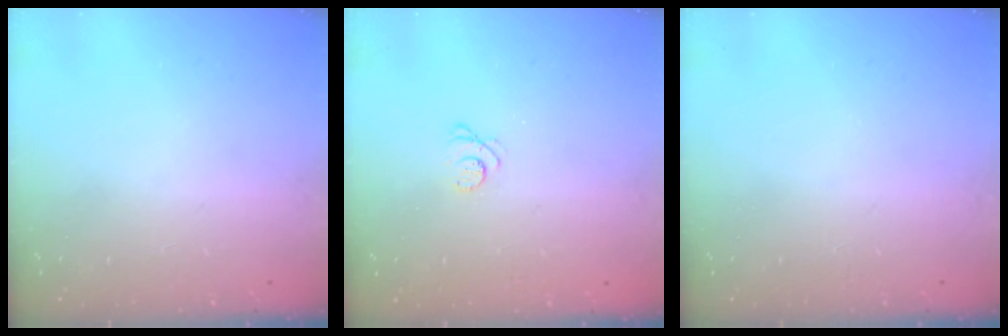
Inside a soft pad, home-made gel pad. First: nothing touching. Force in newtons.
{"total": 2.7, "press": 2.7, "slide": 0.3}
{"total": 0.0}